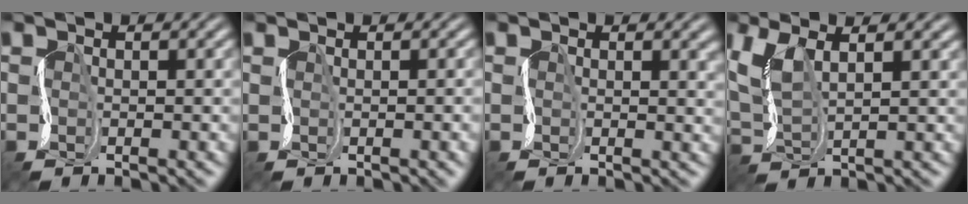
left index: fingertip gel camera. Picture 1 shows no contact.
{"total": 0.9, "force": [0.4, 0.4, 0.7], "torque": [0.003, 0.002, 0.010]}
{"total": 2.3, "force": [0.8, 1.2, 1.8], "torque": [-0.005, 0.004, 0.008]}
{"total": 4.3, "force": [2.8, 1.6, 2.9], "torque": [-0.082, 0.007, 0.056]}